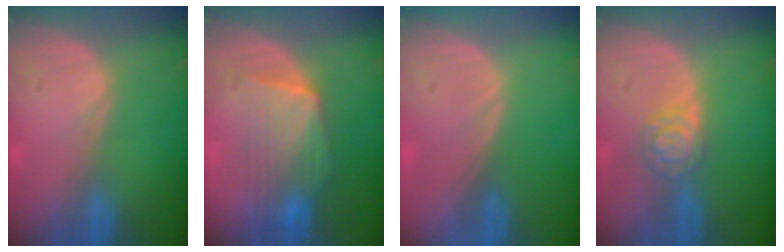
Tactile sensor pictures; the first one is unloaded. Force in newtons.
{"total": 7.5, "press": 7.4, "slide": 1.2}
{"total": 0.0}
{"total": 4.3, "press": 4.2, "slide": 0.4}